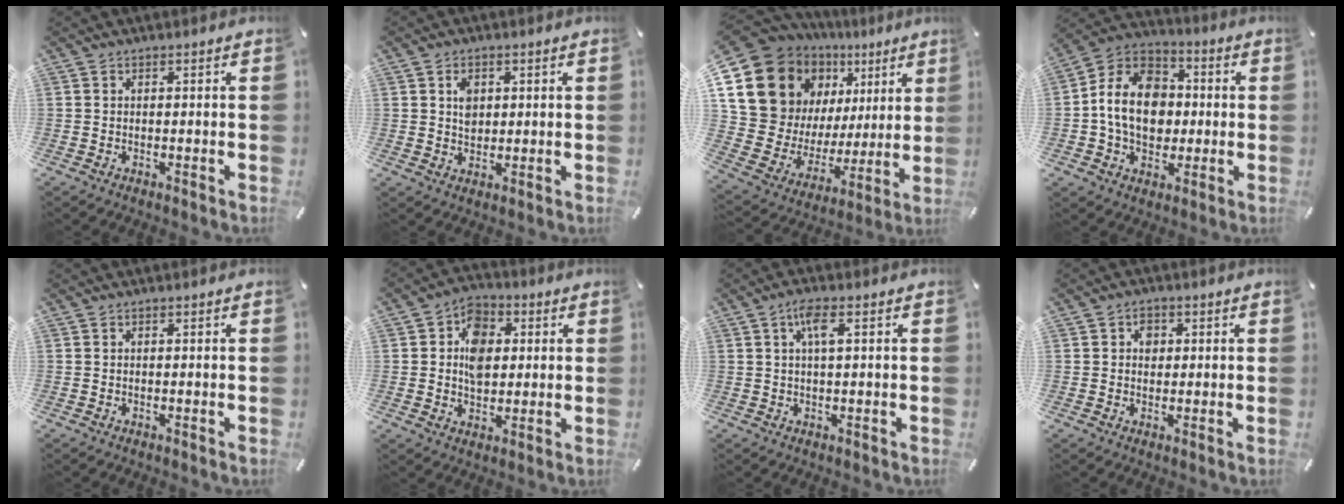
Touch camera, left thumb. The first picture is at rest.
{"total": 3.7, "force": [1.0, 3.0, 1.8], "torque": [-0.017, -0.003, 0.013]}
{"total": 19.0, "force": [9.6, 14.3, 7.9], "torque": [-0.134, -0.075, 0.194]}
{"total": 14.0, "force": [-1.3, 11.4, 8.0], "torque": [-0.178, 0.021, -0.026]}
{"total": 0.0}
{"total": 9.2, "force": [0.9, 7.4, 5.5], "torque": [-0.080, 0.010, 0.018]}
{"total": 4.2, "force": [1.3, 1.1, 3.9], "torque": [-0.079, 0.006, 0.019]}
{"total": 2.6, "force": [0.4, 2.3, 1.3], "torque": [-0.012, 0.001, 0.001]}